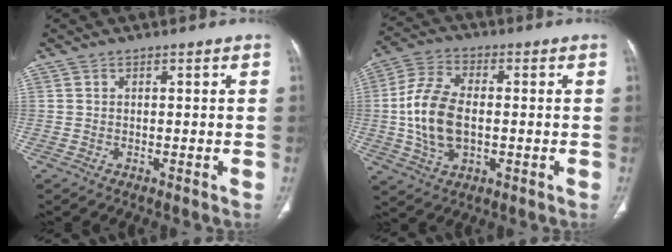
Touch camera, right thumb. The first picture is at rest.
{"total": 12.9, "force": [-0.6, 7.4, 10.5], "torque": [-0.215, 0.011, -0.009]}